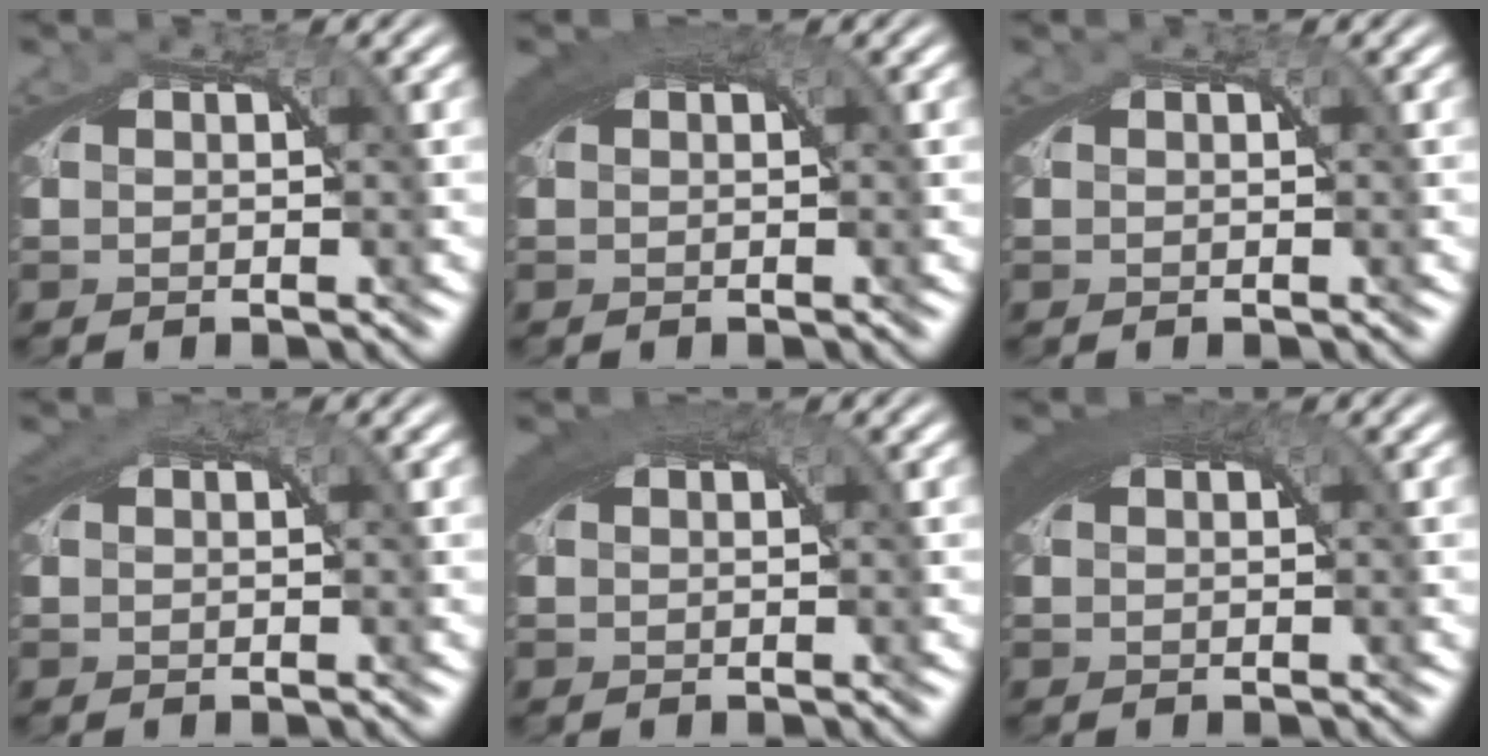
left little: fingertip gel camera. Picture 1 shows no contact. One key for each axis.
{"total": 3.5, "fx": 1.6, "fy": 1.2, "fz": 2.8, "tx": -0.041, "ty": 0.013, "tz": 0.021}
{"total": 0.0}
{"total": 2.1, "fx": 1.1, "fy": 0.9, "fz": 1.5, "tx": -0.022, "ty": 0.010, "tz": 0.014}
{"total": 3.6, "fx": 1.6, "fy": 1.2, "fz": 2.9, "tx": -0.041, "ty": 0.013, "tz": 0.021}
{"total": 4.6, "fx": 1.9, "fy": 1.6, "fz": 3.9, "tx": -0.053, "ty": 0.016, "tz": 0.025}